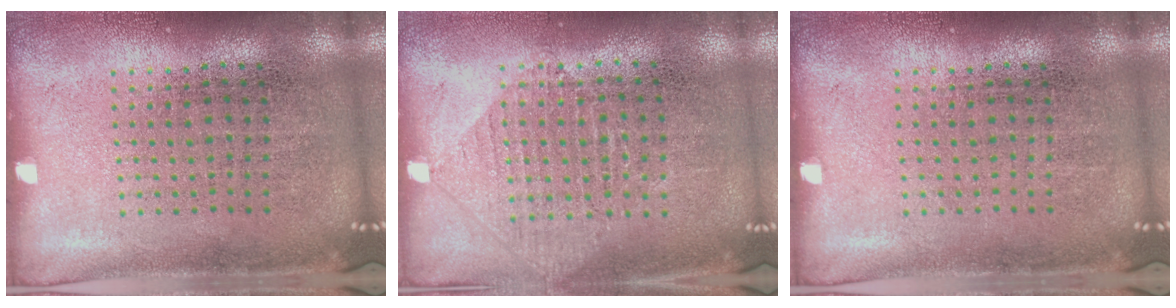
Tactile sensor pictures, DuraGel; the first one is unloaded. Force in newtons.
{"total": 0.9, "press": 0.9, "slide": 0.2}
{"total": 0.0}